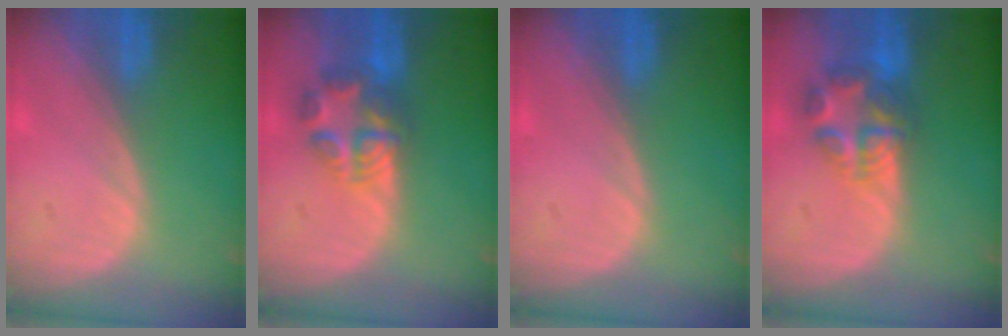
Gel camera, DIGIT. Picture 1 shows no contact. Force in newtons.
{"total": 6.1, "press": 6.0, "slide": 1.2}
{"total": 0.0}
{"total": 6.9, "press": 6.5, "slide": 2.2}